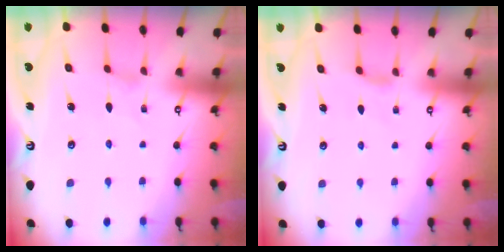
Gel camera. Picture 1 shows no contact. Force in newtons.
{"total": 2.7, "press": 2.7, "slide": 0.6}